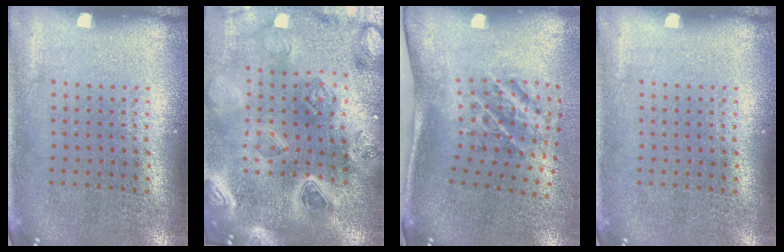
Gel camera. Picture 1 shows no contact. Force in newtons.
{"total": 5.1, "press": 4.3, "slide": 2.8}
{"total": 2.3, "press": 1.3, "slide": 1.9}
{"total": 0.0}